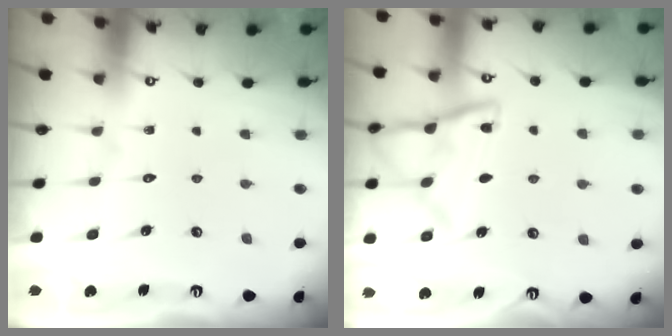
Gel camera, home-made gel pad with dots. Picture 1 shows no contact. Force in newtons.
{"total": 13.3, "press": 13.2, "slide": 1.2}